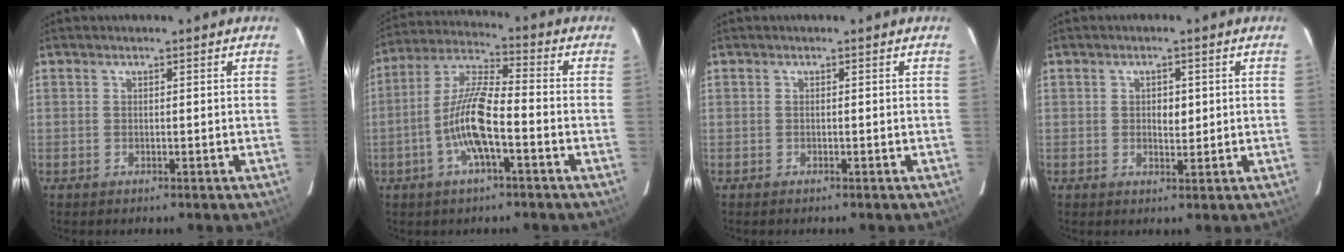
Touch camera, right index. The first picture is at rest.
{"total": 10.8, "force": [-3.3, 2.0, 10.1], "torque": [-0.207, 0.010, -0.063]}
{"total": 0.0}
{"total": 2.5, "force": [0.3, 1.4, 2.0], "torque": [-0.029, 0.000, 0.007]}